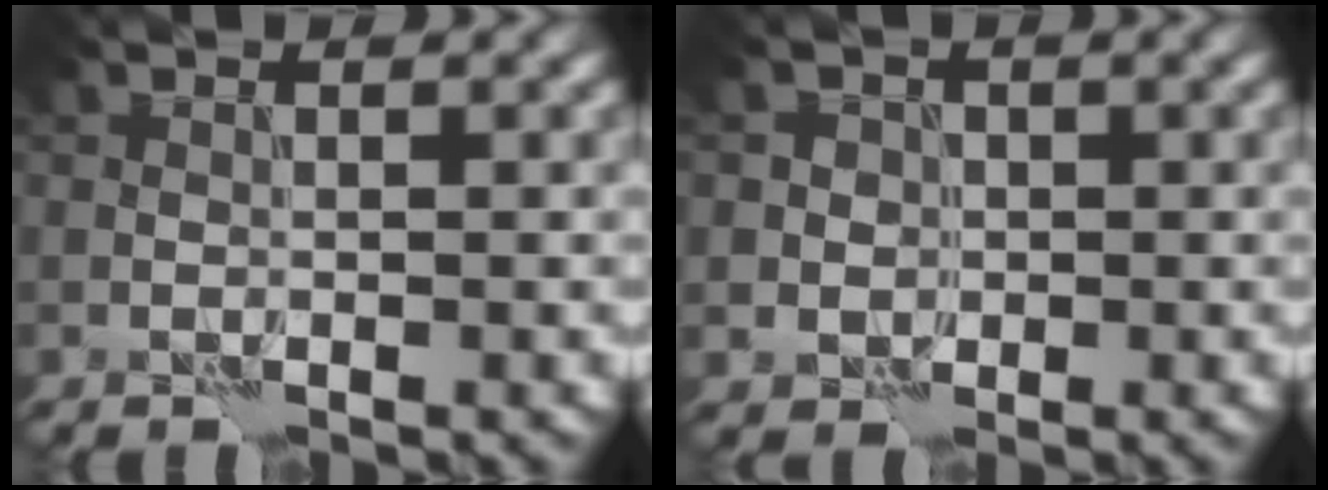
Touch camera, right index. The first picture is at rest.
{"total": 2.3, "force": [0.2, 2.2, 0.4], "torque": [0.016, 0.008, -0.010]}